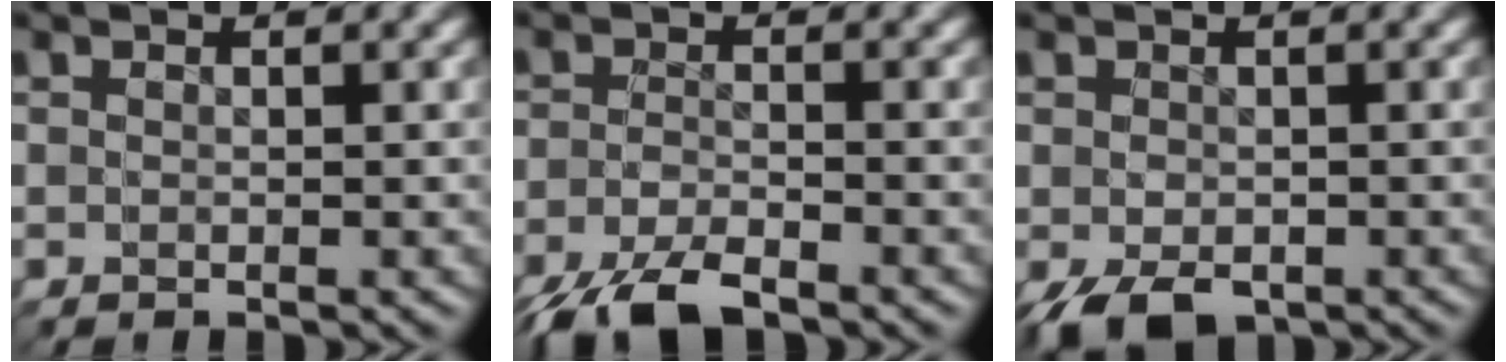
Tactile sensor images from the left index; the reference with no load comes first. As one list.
[{"total": 5.5, "force": [-5.4, -0.6, -0.4], "torque": [-0.017, -0.020, -0.080]}, {"total": 2.5, "force": [-1.6, 1.8, 0.7], "torque": [-0.013, -0.019, -0.011]}]